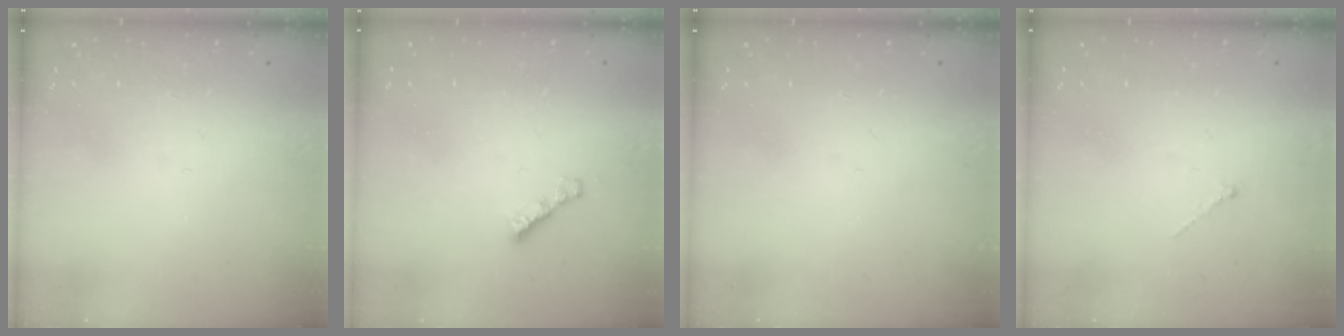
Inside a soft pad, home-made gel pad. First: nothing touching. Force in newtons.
{"total": 2.7, "press": 2.7, "slide": 0.3}
{"total": 0.0}
{"total": 0.0}